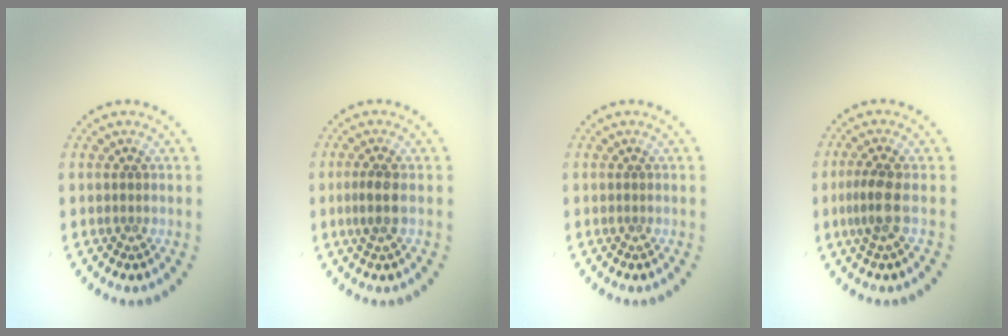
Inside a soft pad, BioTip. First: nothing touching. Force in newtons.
{"total": 1.8, "press": 1.6, "slide": 0.7}
{"total": 0.0}
{"total": 2.3, "press": 1.9, "slide": 1.4}